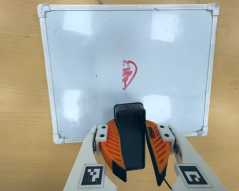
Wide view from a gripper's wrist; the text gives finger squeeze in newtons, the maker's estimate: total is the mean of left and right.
{"total": 12.8, "left": 11.7, "right": 13.8}